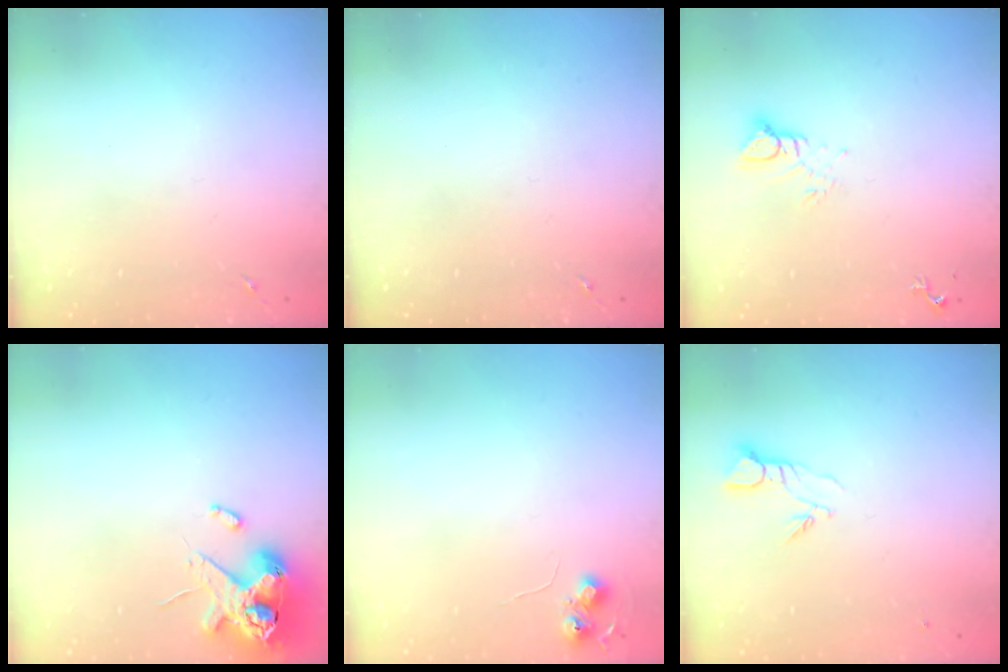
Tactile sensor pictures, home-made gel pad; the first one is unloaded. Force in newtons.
{"total": 0.0}
{"total": 5.6, "press": 5.6, "slide": 0.0}
{"total": 12.3, "press": 12.1, "slide": 1.9}
{"total": 5.6, "press": 5.6, "slide": 0.8}
{"total": 3.8, "press": 3.8, "slide": 0.3}